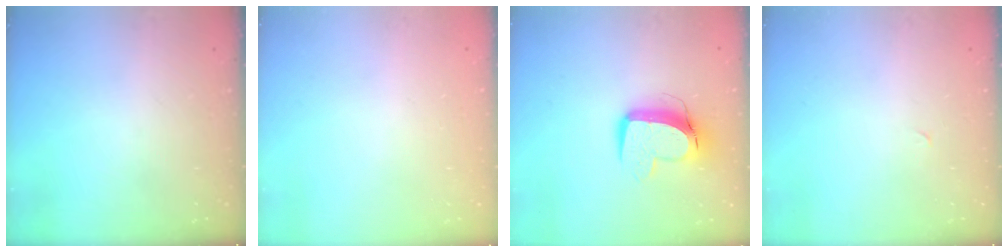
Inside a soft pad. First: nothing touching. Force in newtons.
{"total": 0.0}
{"total": 10.2, "press": 10.2, "slide": 1.0}
{"total": 0.0}